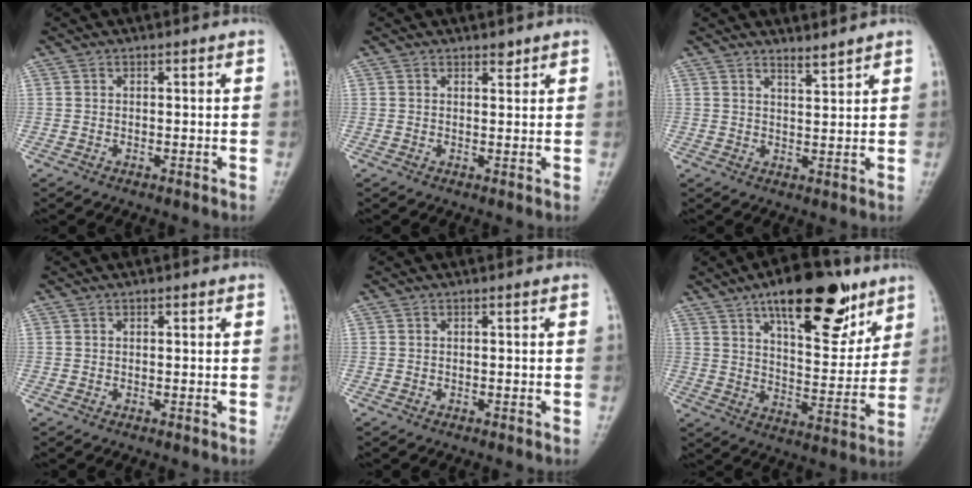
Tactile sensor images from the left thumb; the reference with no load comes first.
{"total": 1.4, "force": [1.1, 0.6, 0.5], "torque": [0.001, -0.008, 0.015]}
{"total": 2.5, "force": [2.4, 0.2, 0.8], "torque": [-0.009, -0.025, 0.041]}
{"total": 0.6, "force": [0.3, 0.3, 0.4], "torque": [-0.003, -0.001, 0.004]}
{"total": 0.0}
{"total": 19.9, "force": [11.9, 8.2, 13.7], "torque": [-0.159, -0.055, 0.187]}